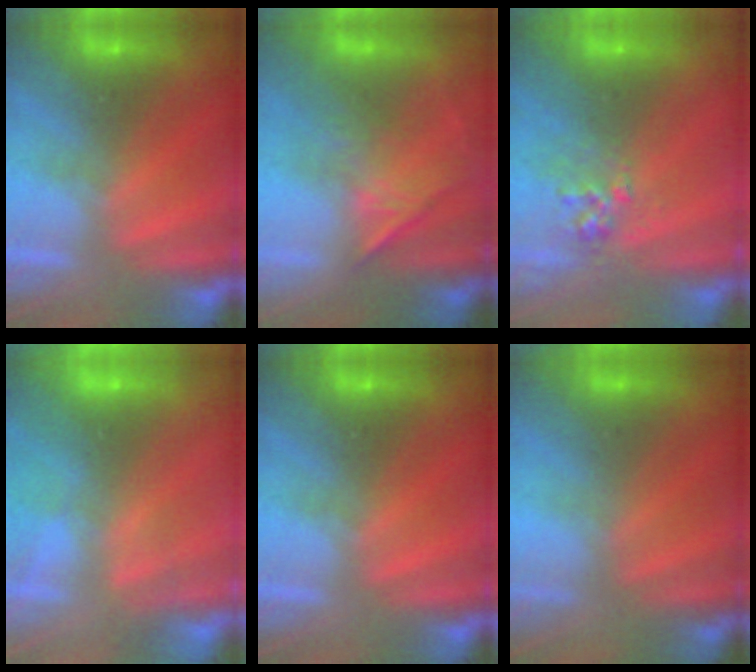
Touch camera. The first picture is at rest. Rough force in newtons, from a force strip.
{"total": 1.2}
{"total": 2.7}
{"total": 2.8}
{"total": 0.0}
{"total": 2.6}